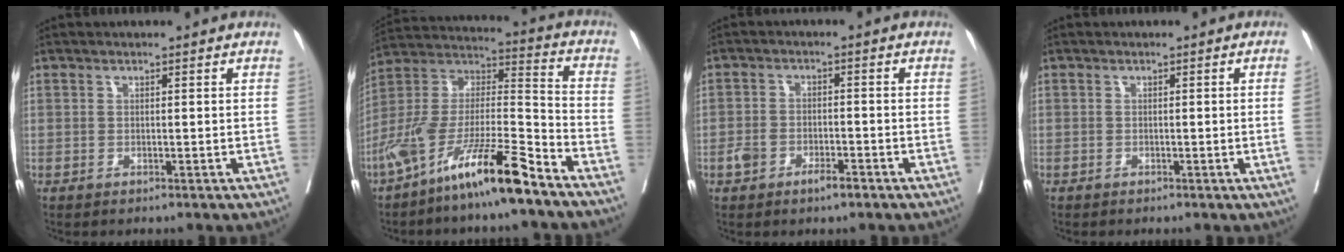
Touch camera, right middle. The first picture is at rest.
{"total": 16.7, "force": [-11.7, 1.6, 11.8], "torque": [-0.243, -0.007, -0.217]}
{"total": 4.0, "force": [-2.4, 1.8, 2.8], "torque": [-0.055, 0.009, -0.036]}
{"total": 1.2, "force": [-0.2, -0.4, 1.1], "torque": [-0.014, -0.002, -0.003]}